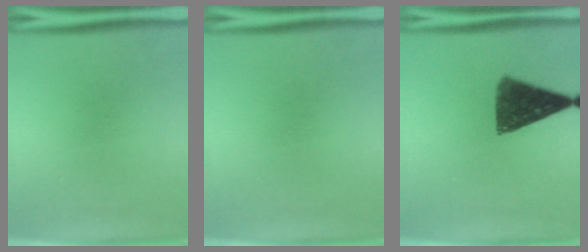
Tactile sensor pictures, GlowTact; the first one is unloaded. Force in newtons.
{"total": 0.0}
{"total": 11.0}